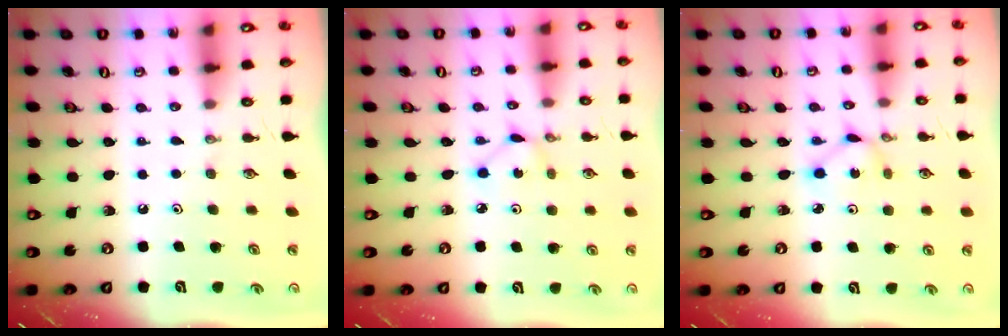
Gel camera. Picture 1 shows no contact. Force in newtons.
{"total": 1.6, "press": 1.5, "slide": 0.1}
{"total": 2.6, "press": 2.6, "slide": 0.1}